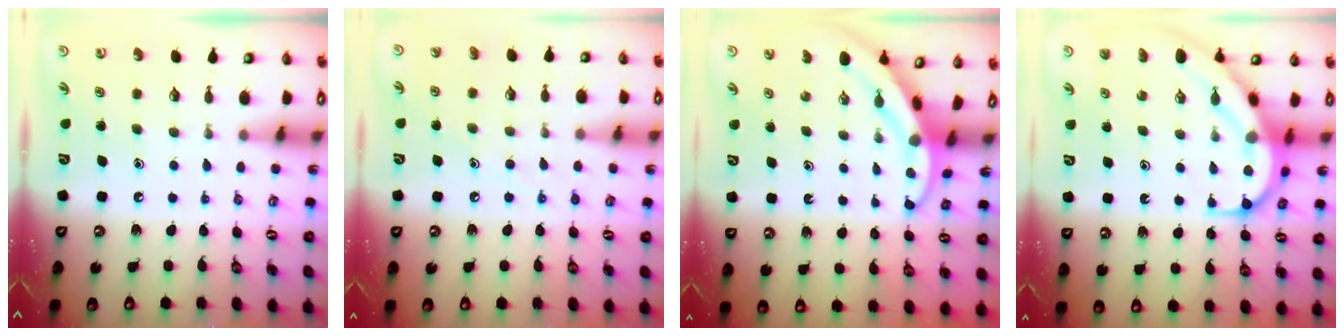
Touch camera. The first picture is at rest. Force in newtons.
{"total": 7.0, "press": 7.0, "slide": 0.5}
{"total": 3.6, "press": 3.5, "slide": 0.4}
{"total": 10.7, "press": 10.6, "slide": 1.1}